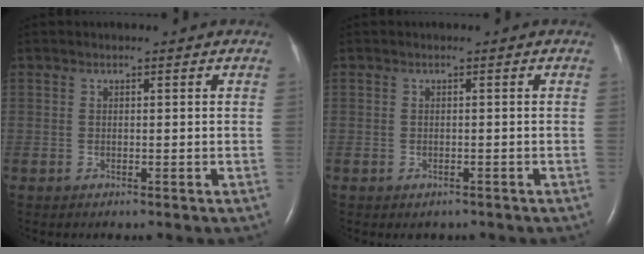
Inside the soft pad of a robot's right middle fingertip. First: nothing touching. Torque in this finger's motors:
{"motor_torque": [-0.02, -0.03, 0.00, 0.00]}